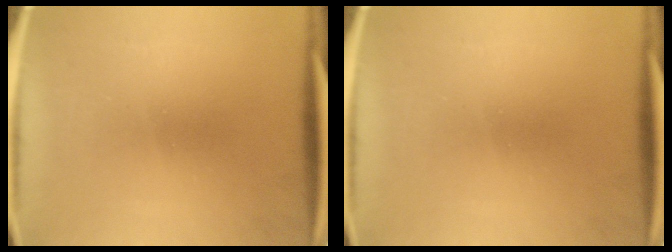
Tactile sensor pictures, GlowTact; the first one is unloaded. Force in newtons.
{"total": 0.0}